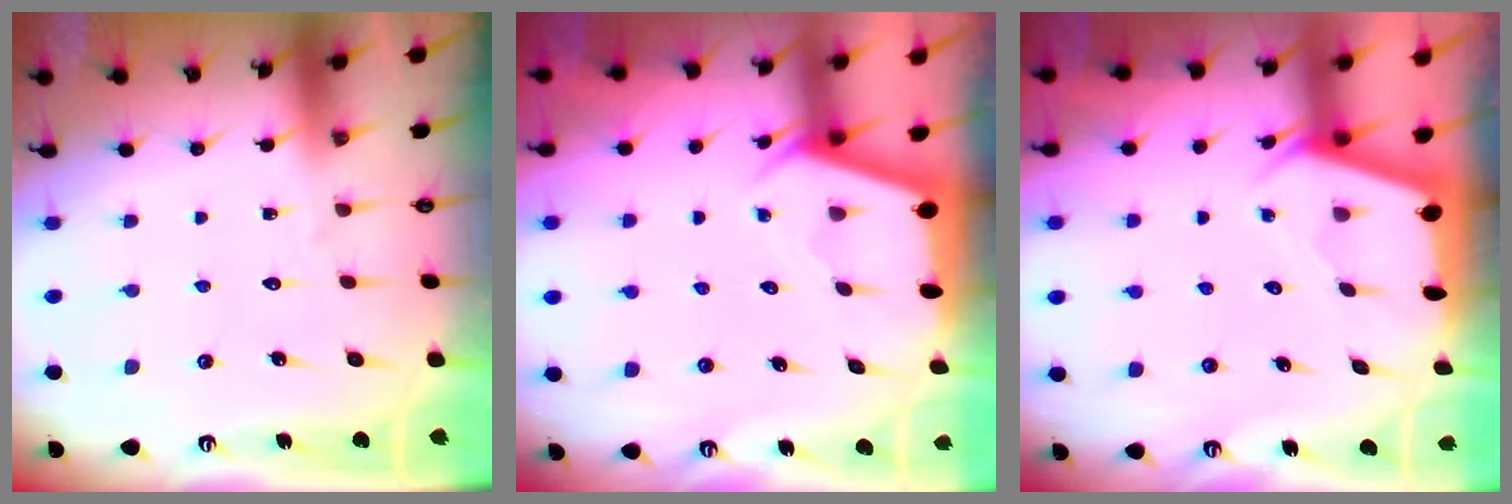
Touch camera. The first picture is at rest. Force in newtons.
{"total": 2.2, "press": 2.2, "slide": 0.3}
{"total": 2.4, "press": 2.3, "slide": 0.3}